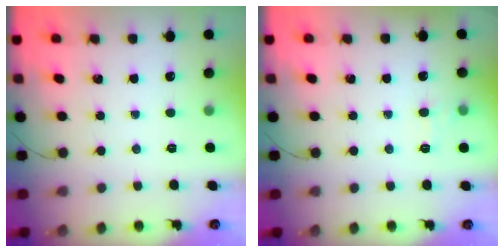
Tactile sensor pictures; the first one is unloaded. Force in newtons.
{"total": 6.8, "press": 6.5, "slide": 2.0}